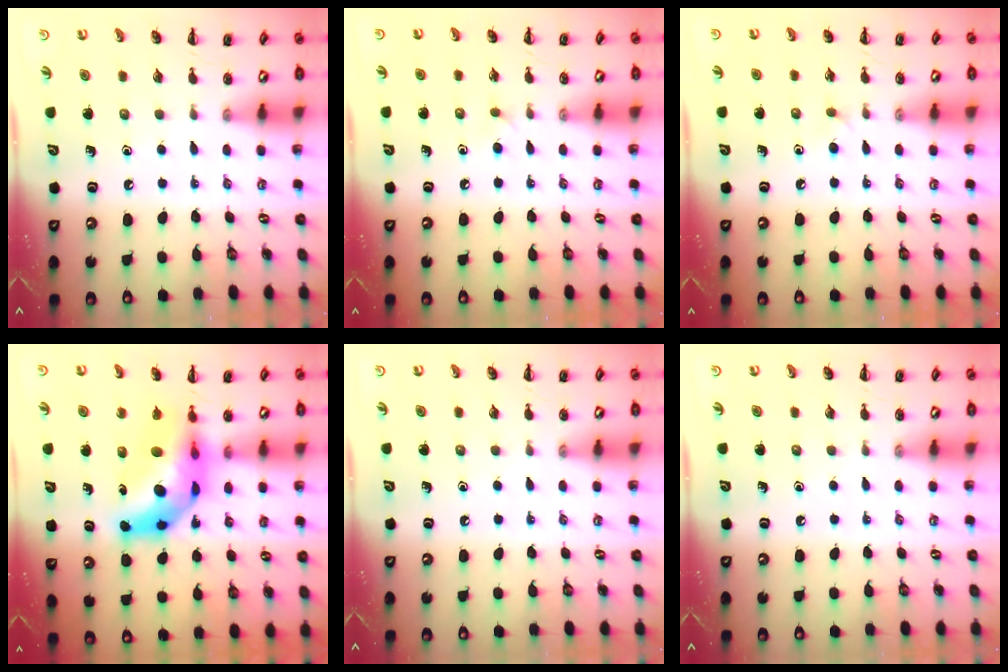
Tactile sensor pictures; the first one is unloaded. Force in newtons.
{"total": 2.8, "press": 2.7, "slide": 1.0}
{"total": 2.8, "press": 2.7, "slide": 1.0}
{"total": 10.5, "press": 10.0, "slide": 3.2}
{"total": 0.0}
{"total": 0.0}